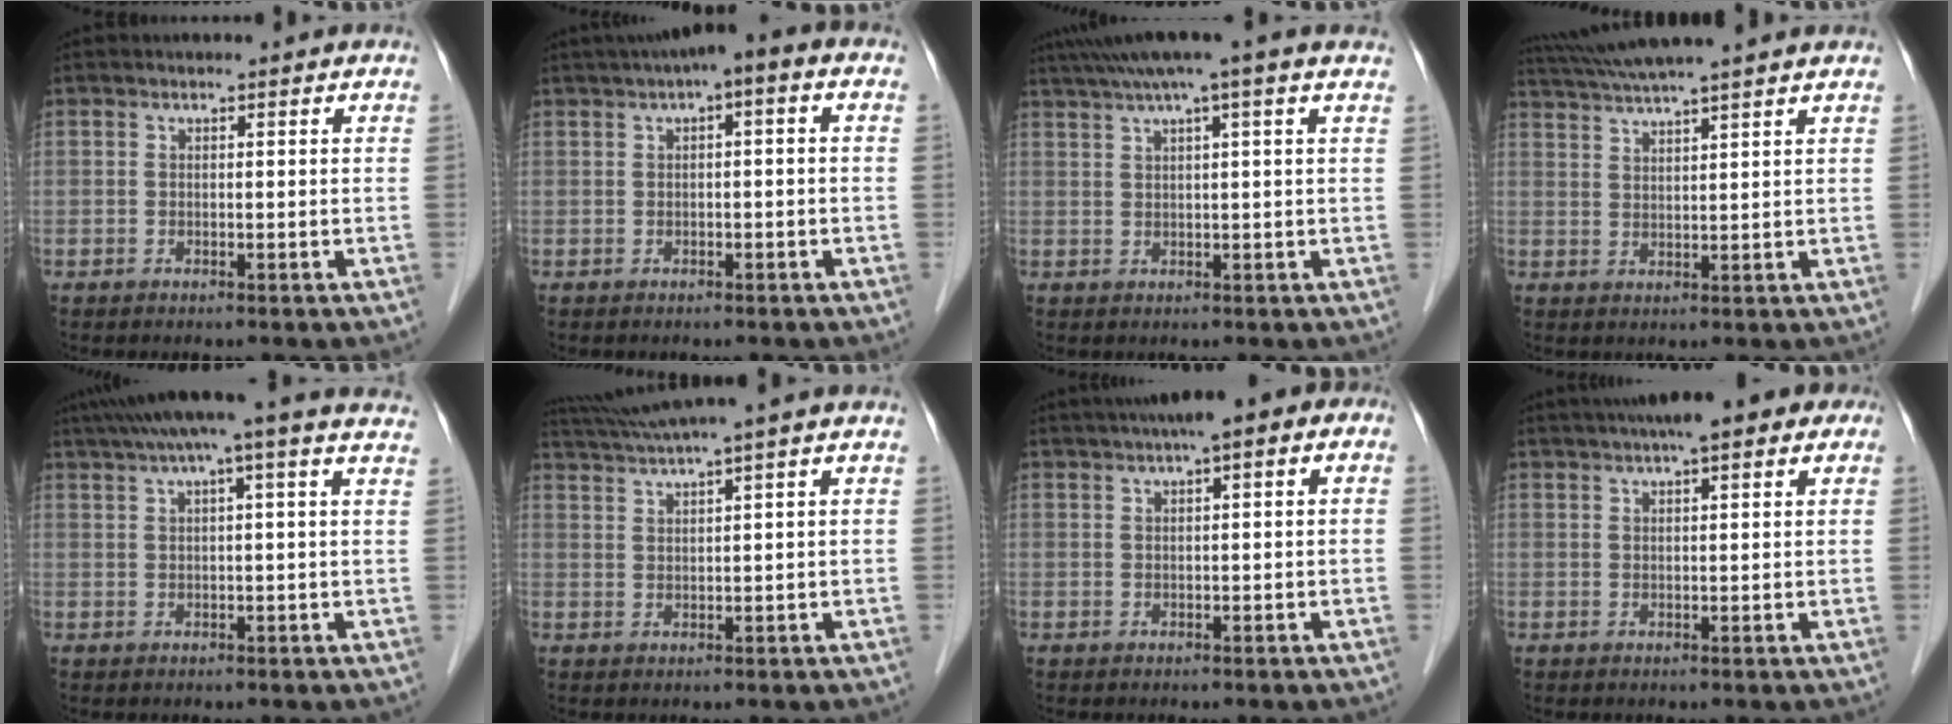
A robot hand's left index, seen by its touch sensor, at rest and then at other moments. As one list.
[{"total": 5.1, "force": [1.6, 1.3, 4.7], "torque": [-0.071, 0.031, 0.014]}, {"total": 8.2, "force": [5.9, -1.0, 5.7], "torque": [-0.094, 0.036, 0.080]}, {"total": 9.5, "force": [8.4, -1.4, 4.2], "torque": [-0.077, 0.031, 0.129]}, {"total": 9.4, "force": [6.5, -0.2, 6.8], "torque": [-0.109, 0.044, 0.082]}, {"total": 4.7, "force": [3.5, -1.6, 2.7], "torque": [-0.062, 0.015, 0.072]}, {"total": 6.6, "force": [2.7, 1.7, 5.8], "torque": [-0.086, 0.036, 0.031]}, {"total": 8.1, "force": [4.7, 2.0, 6.2], "torque": [-0.087, 0.038, 0.062]}]